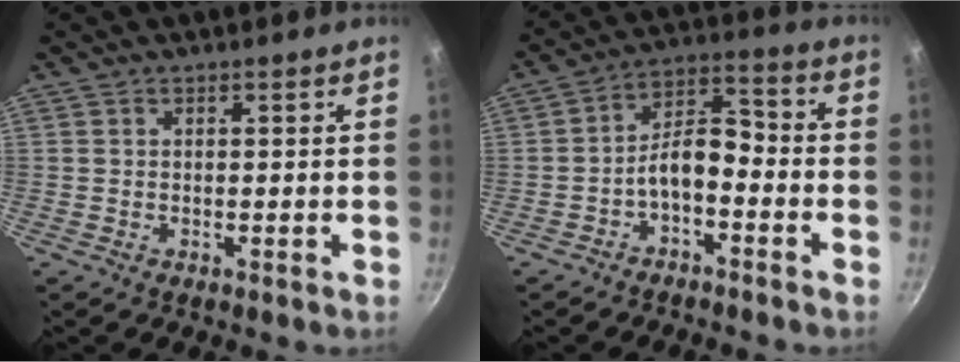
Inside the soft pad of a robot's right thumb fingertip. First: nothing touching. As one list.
[{"total": 7.8, "force": [-3.5, 4.0, 5.8], "torque": [-0.087, 0.057, -0.065]}]